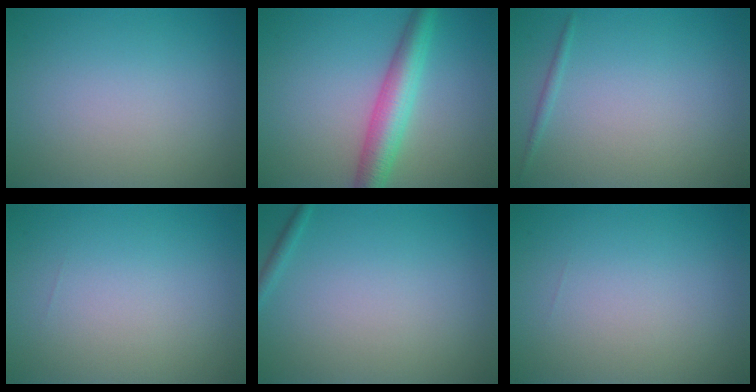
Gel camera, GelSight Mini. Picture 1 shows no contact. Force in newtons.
{"total": 4.8, "press": 4.8, "slide": 0.1}
{"total": 0.6, "press": 0.6, "slide": 0.1}
{"total": 0.0}
{"total": 0.8, "press": 0.8, "slide": 0.0}
{"total": 0.0}